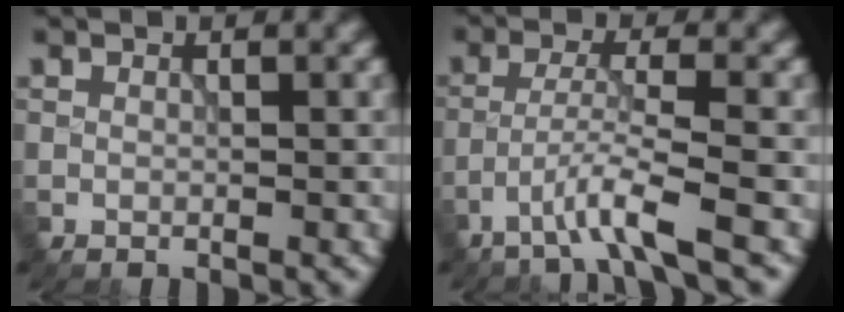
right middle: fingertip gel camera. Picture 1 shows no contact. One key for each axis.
{"total": 3.9, "fx": -2.5, "fy": -0.1, "fz": 3.1, "tx": -0.054, "ty": 0.012, "tz": -0.059}